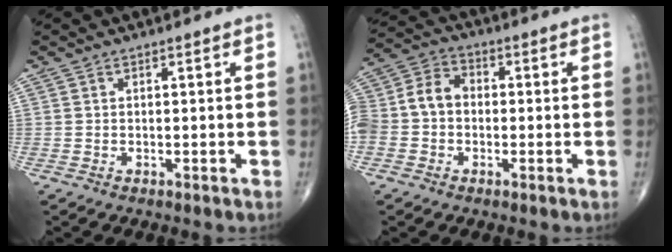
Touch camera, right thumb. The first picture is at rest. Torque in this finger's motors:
{"motor_torque": [0.40, 0.41, 0.79, 0.38, 0.16]}